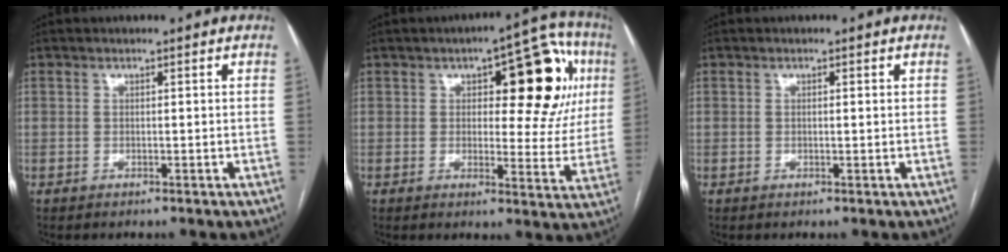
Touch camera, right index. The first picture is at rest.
{"total": 15.3, "force": [4.4, 6.2, 13.3], "torque": [-0.146, 0.037, 0.055]}
{"total": 0.7, "force": [0.2, 0.1, 0.7], "torque": [-0.015, 0.000, 0.002]}